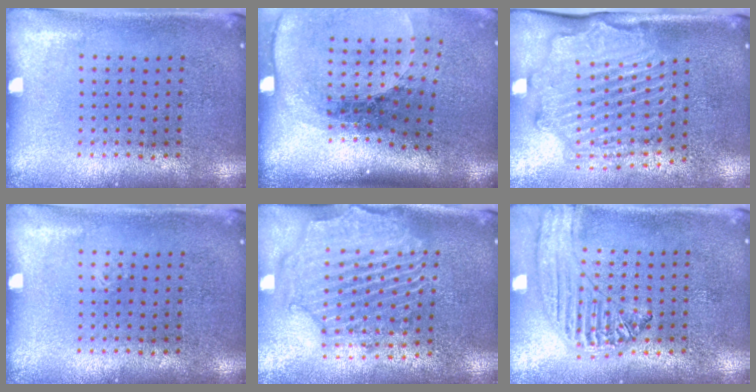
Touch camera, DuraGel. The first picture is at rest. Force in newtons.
{"total": 2.6, "press": 1.9, "slide": 1.8}
{"total": 2.2, "press": 2.2, "slide": 0.2}
{"total": 0.0}
{"total": 2.3, "press": 2.2, "slide": 0.8}
{"total": 1.2, "press": 1.2, "slide": 0.1}